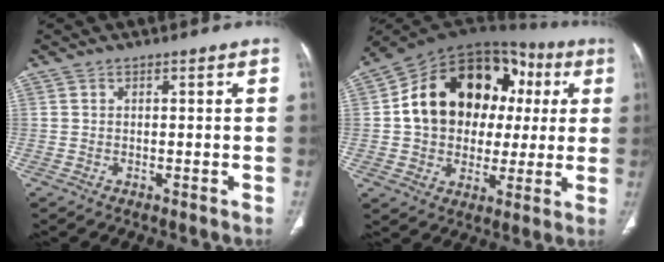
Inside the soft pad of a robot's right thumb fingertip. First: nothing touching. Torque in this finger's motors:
{"motor_torque": [2.27, 2.74, 1.33, -0.07, 0.19]}